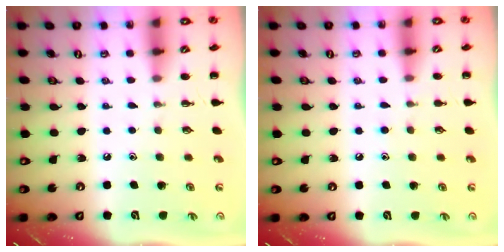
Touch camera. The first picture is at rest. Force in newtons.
{"total": 5.9, "press": 5.4, "slide": 2.3}